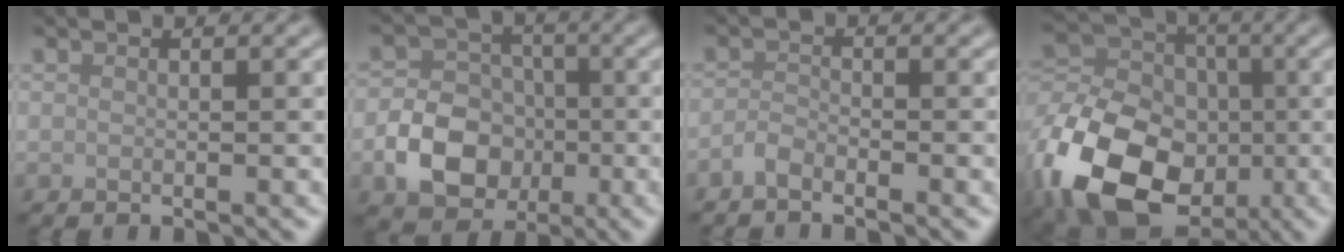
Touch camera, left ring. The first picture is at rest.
{"total": 6.4, "force": [-1.9, 5.0, 3.4], "torque": [-0.046, -0.002, -0.039]}
{"total": 1.3, "force": [-1.1, 0.4, 0.7], "torque": [-0.014, 0.002, -0.026]}
{"total": 14.8, "force": [-5.8, 10.6, 8.6], "torque": [-0.193, -0.021, -0.113]}